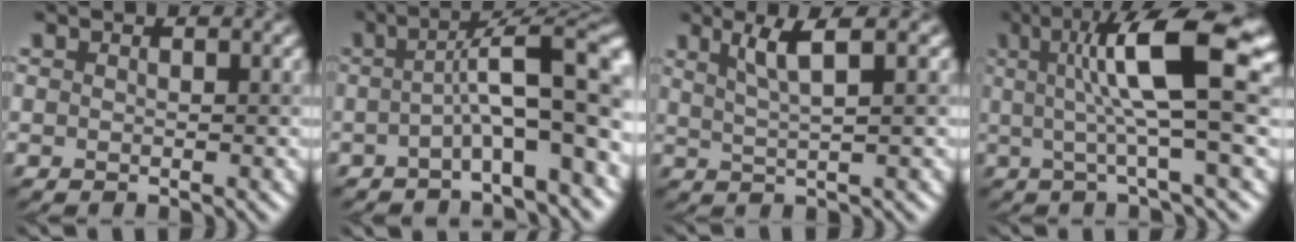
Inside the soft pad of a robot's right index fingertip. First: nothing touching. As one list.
[{"total": 8.5, "force": [-0.8, 2.0, 8.3], "torque": [-0.107, 0.026, -0.028]}, {"total": 3.8, "force": [1.9, 0.5, 3.2], "torque": [-0.049, 0.004, 0.035]}, {"total": 9.6, "force": [2.3, 1.7, 9.2], "torque": [-0.131, 0.011, 0.032]}]